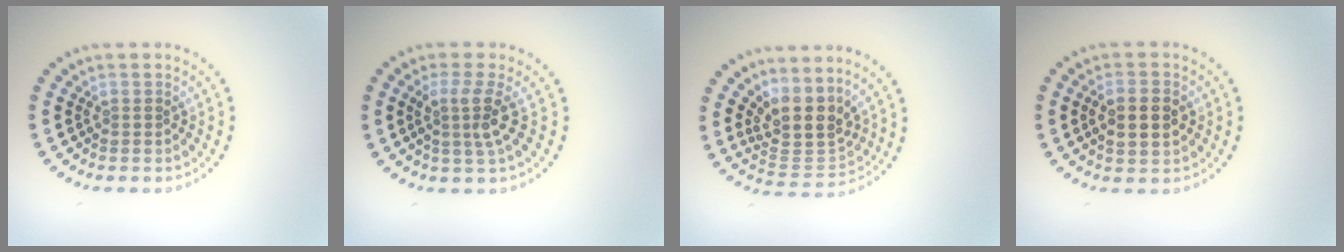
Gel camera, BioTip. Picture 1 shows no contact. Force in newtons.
{"total": 2.8, "press": 2.0, "slide": 1.9}
{"total": 4.2, "press": 3.3, "slide": 2.6}
{"total": 3.3, "press": 3.3, "slide": 0.3}